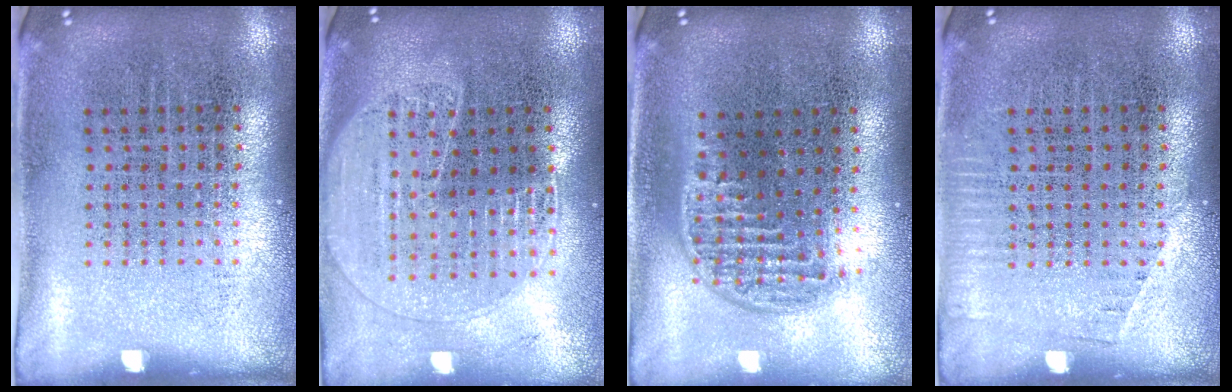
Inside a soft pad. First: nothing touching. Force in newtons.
{"total": 1.7, "press": 1.5, "slide": 0.6}
{"total": 1.2, "press": 1.0, "slide": 0.7}
{"total": 0.9, "press": 0.8, "slide": 0.2}